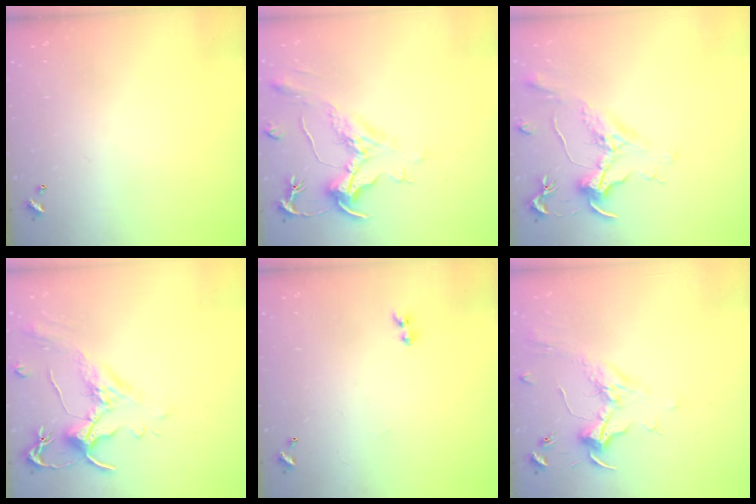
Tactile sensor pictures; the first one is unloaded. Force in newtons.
{"total": 2.2, "press": 1.7, "slide": 1.3}
{"total": 1.5, "press": 1.3, "slide": 0.8}
{"total": 1.8, "press": 1.2, "slide": 1.3}
{"total": 1.3, "press": 1.1, "slide": 0.7}
{"total": 1.9, "press": 1.7, "slide": 0.7}